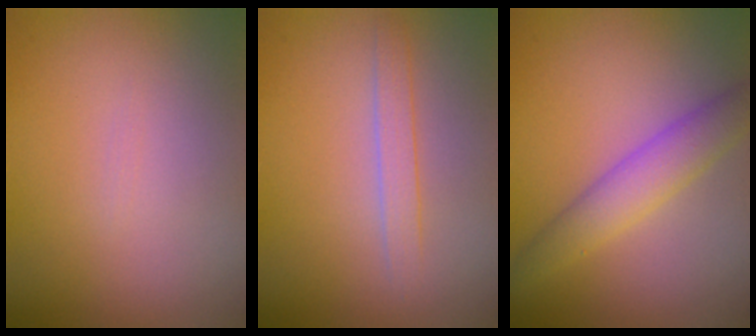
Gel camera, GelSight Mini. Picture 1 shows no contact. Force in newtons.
{"total": 1.5, "press": 1.5, "slide": 0.1}
{"total": 3.4, "press": 3.4, "slide": 0.1}